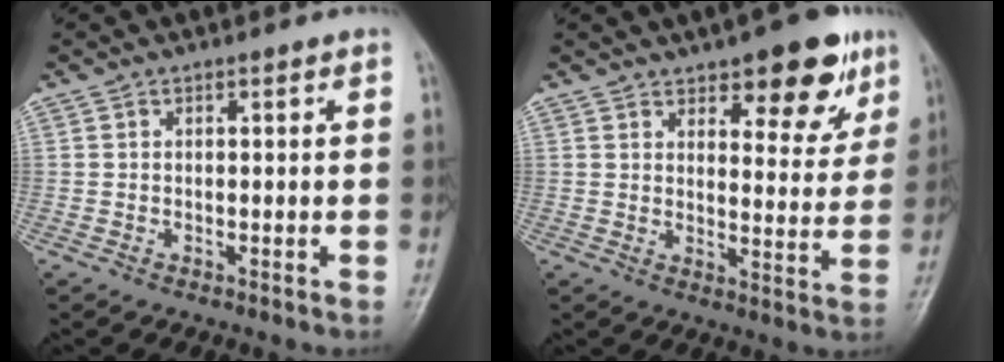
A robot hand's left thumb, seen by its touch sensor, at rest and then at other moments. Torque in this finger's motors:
{"motor_torque": [0.26, 0.42, 0.08, -0.29, 0.14]}